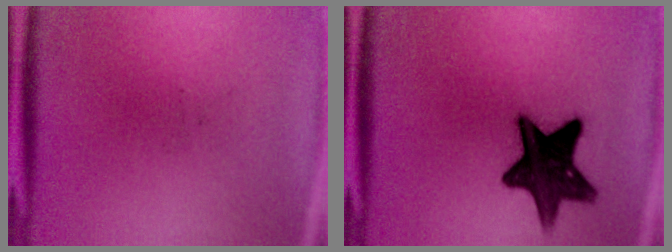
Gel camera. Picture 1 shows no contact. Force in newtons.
{"total": 13.7}